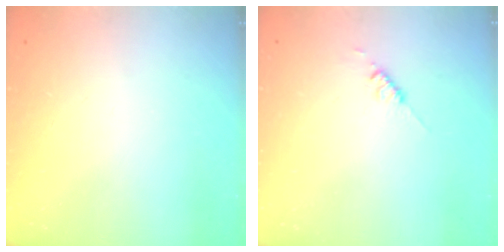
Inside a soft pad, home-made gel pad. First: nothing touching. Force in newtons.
{"total": 2.6, "press": 2.6, "slide": 0.3}